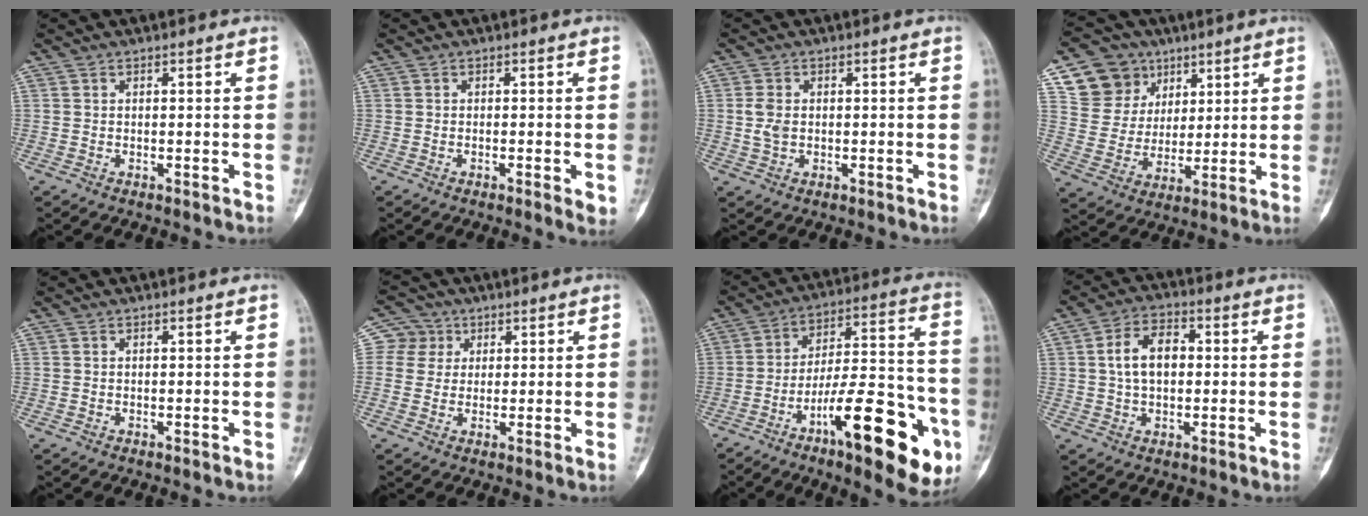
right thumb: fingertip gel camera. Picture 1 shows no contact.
{"total": 2.1, "force": [-0.6, 0.5, 1.9], "torque": [-0.033, -0.005, -0.009]}
{"total": 3.3, "force": [0.1, 2.3, 2.4], "torque": [-0.052, 0.002, 0.003]}
{"total": 12.6, "force": [6.7, 10.2, 3.2], "torque": [-0.025, -0.024, 0.130]}
{"total": 0.0}
{"total": 4.8, "force": [1.4, 4.6, 0.3], "torque": [0.025, 0.002, 0.016]}
{"total": 24.5, "force": [-10.8, 7.4, 20.7], "torque": [-0.275, 0.057, -0.158]}
{"total": 8.3, "force": [0.9, 5.2, 6.4], "torque": [-0.105, 0.017, 0.012]}